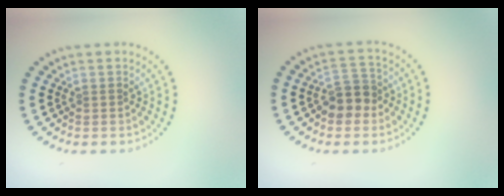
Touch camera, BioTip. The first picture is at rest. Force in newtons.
{"total": 3.3, "press": 3.1, "slide": 1.1}